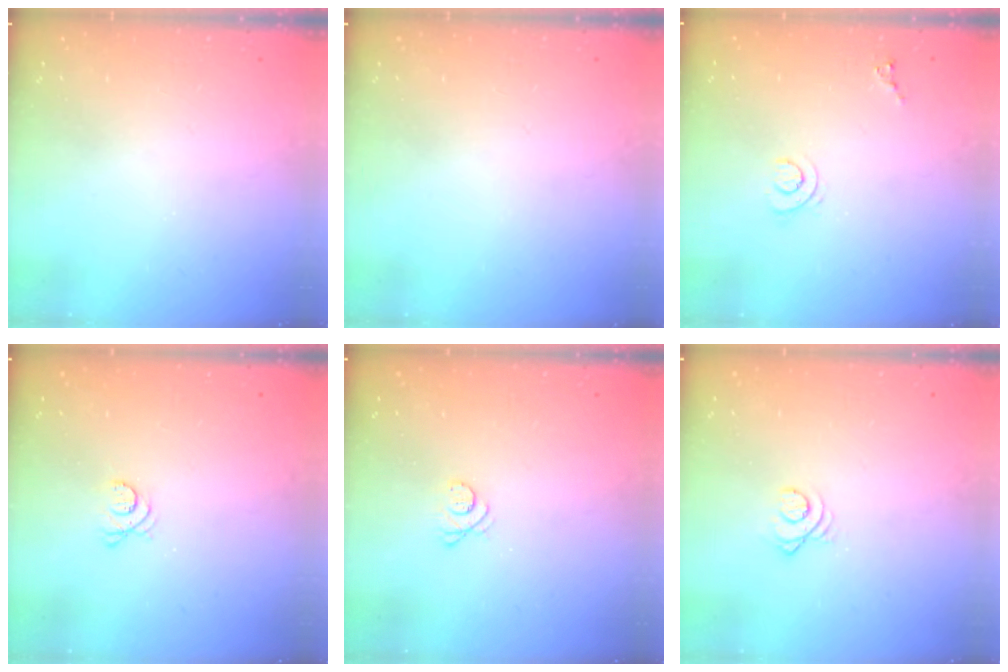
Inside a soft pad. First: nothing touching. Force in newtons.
{"total": 0.0}
{"total": 6.6, "press": 6.5, "slide": 0.7}
{"total": 3.9, "press": 3.8, "slide": 0.6}
{"total": 3.6, "press": 3.6, "slide": 0.4}
{"total": 2.6, "press": 2.6, "slide": 0.3}